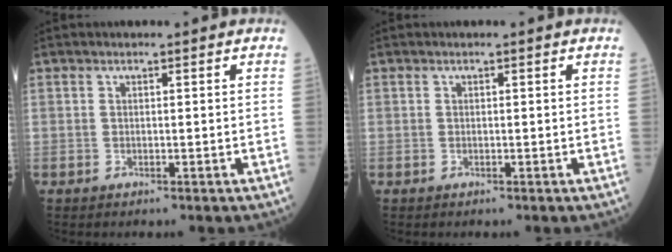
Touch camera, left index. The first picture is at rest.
{"total": 0.0}